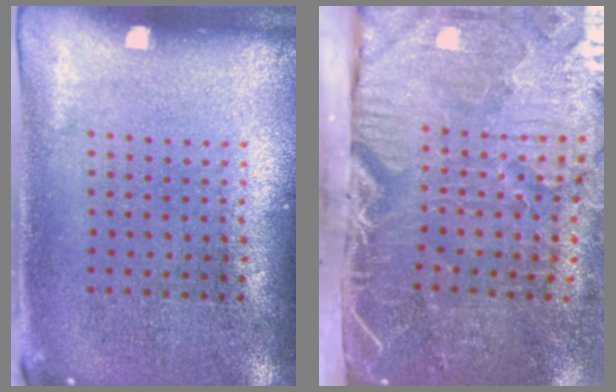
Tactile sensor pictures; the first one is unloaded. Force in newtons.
{"total": 5.4, "press": 4.4, "slide": 3.1}